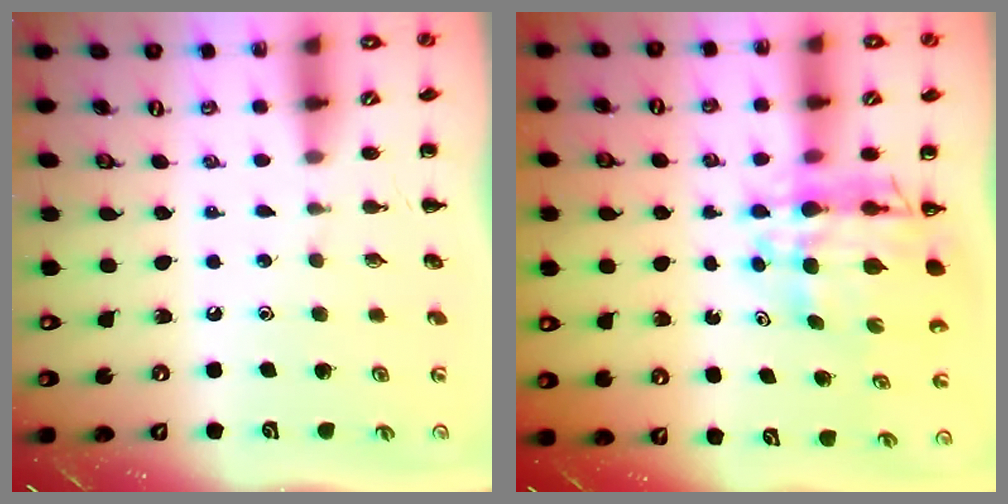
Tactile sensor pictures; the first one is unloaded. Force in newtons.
{"total": 11.0, "press": 10.5, "slide": 3.4}